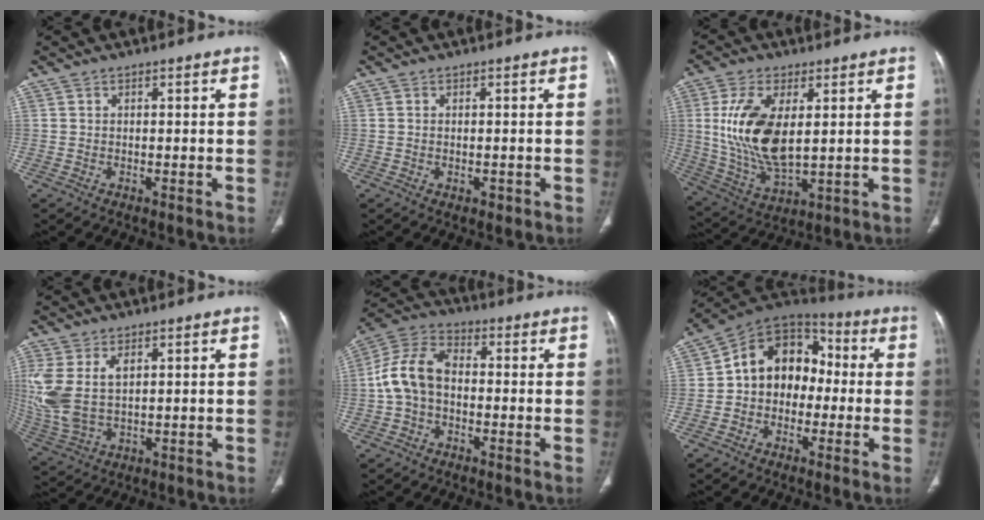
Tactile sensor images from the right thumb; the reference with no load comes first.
{"total": 1.3, "force": [-0.4, 0.9, 0.8], "torque": [-0.014, 0.004, -0.001]}
{"total": 15.4, "force": [2.6, 7.6, 13.2], "torque": [-0.265, -0.019, 0.062]}
{"total": 11.5, "force": [2.8, 6.6, 9.1], "torque": [-0.219, 0.000, 0.072]}
{"total": 10.3, "force": [-0.9, 7.0, 7.5], "torque": [-0.143, 0.034, -0.029]}
{"total": 13.9, "force": [-0.5, 10.8, 8.8], "torque": [-0.097, 0.049, -0.025]}